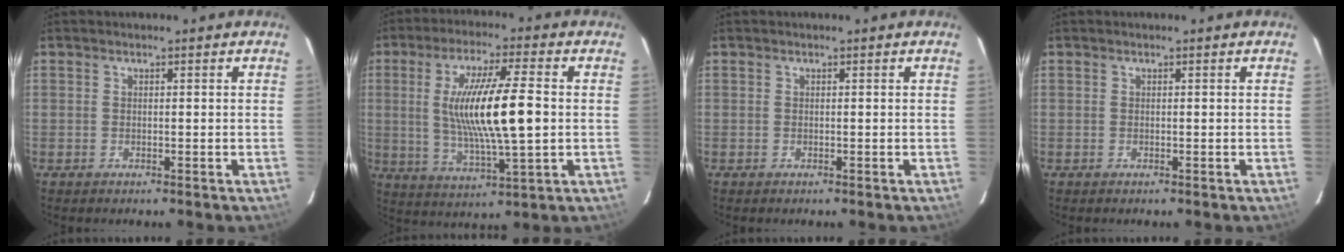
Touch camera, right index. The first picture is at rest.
{"total": 15.3, "force": [0.6, 2.3, 15.1], "torque": [-0.280, -0.009, 0.019]}
{"total": 0.0}
{"total": 0.0}